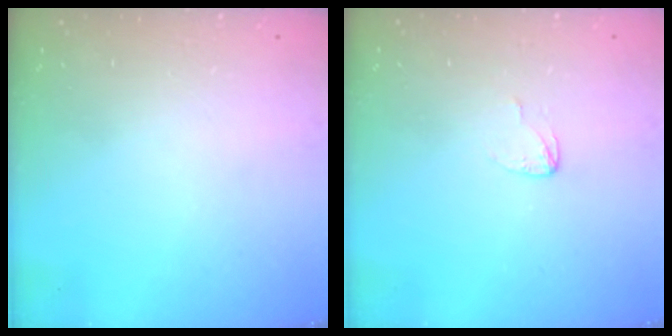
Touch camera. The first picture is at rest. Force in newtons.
{"total": 2.6, "press": 2.6, "slide": 0.0}